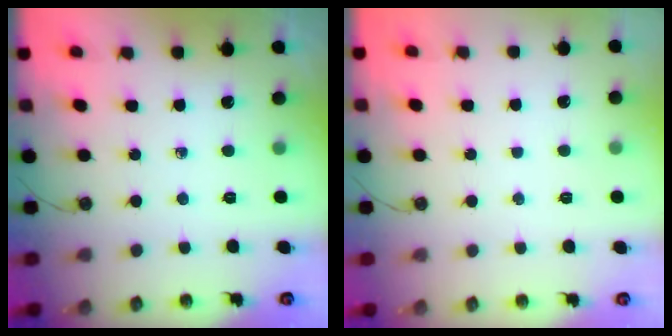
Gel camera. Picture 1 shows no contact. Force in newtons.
{"total": 1.3, "press": 1.3, "slide": 0.1}